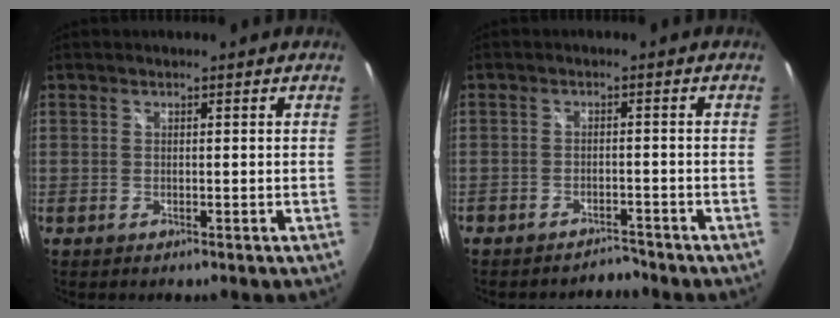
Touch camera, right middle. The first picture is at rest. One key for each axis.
{"total": 3.2, "fx": -3.0, "fy": 0.9, "fz": 0.1, "tx": -0.006, "ty": 0.003, "tz": -0.048}